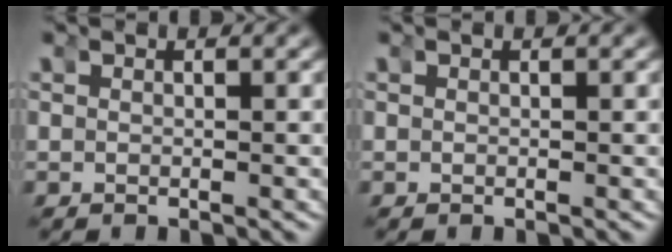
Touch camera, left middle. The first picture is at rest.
{"total": 0.0}